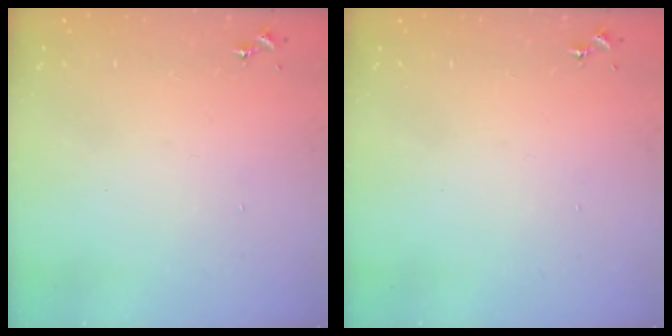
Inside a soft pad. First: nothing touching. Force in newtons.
{"total": 0.0}